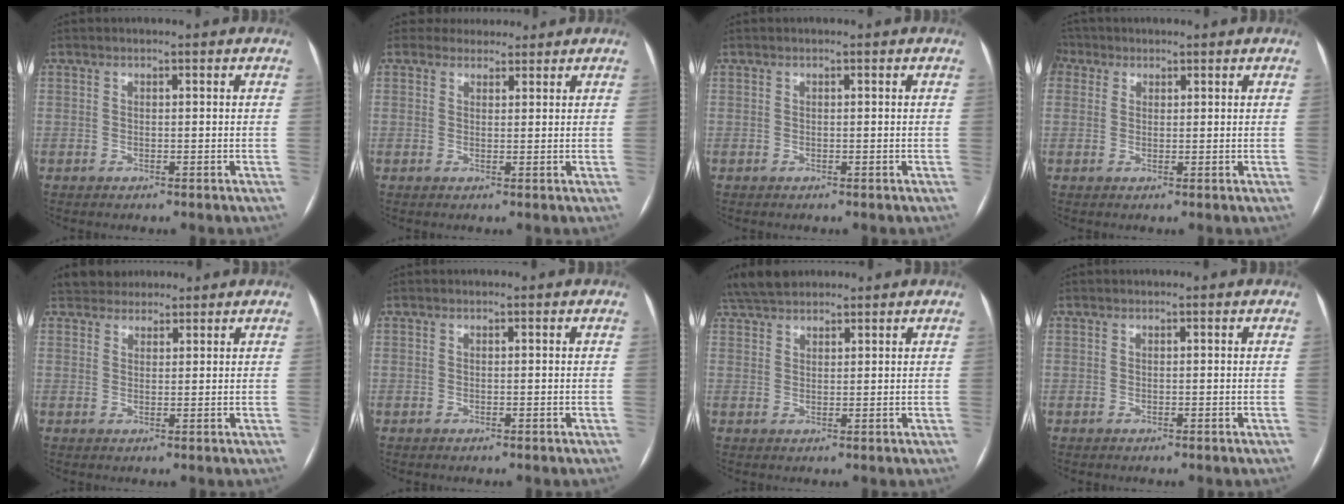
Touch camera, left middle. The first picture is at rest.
{"total": 4.0, "force": [3.6, 1.8, 0.0], "torque": [0.006, 0.018, 0.050]}
{"total": 0.0}
{"total": 4.5, "force": [2.4, 3.5, 1.2], "torque": [-0.032, 0.022, 0.049]}
{"total": 3.8, "force": [3.4, 1.8, 0.2], "torque": [0.001, 0.022, 0.054]}
{"total": 0.0}
{"total": 6.3, "force": [5.4, 2.1, 2.4], "torque": [-0.050, 0.028, 0.104]}
{"total": 0.0}